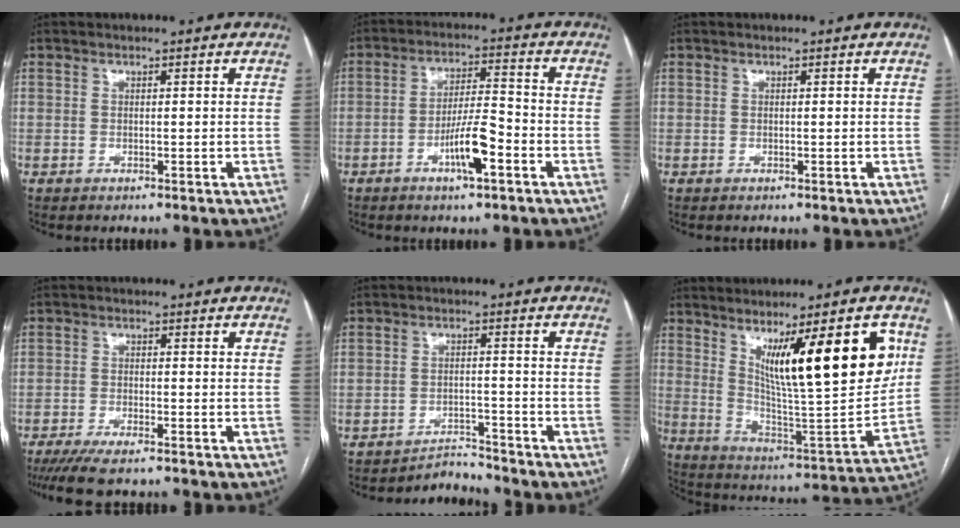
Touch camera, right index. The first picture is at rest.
{"total": 7.6, "force": [-3.4, 1.0, 6.6], "torque": [-0.124, 0.003, -0.060]}
{"total": 0.0}
{"total": 6.6, "force": [-5.3, 0.9, 3.8], "torque": [-0.058, -0.014, -0.086]}
{"total": 3.4, "force": [-3.1, 0.2, -1.2], "torque": [0.025, 0.002, -0.046]}
{"total": 20.5, "force": [8.4, 2.4, 18.6], "torque": [-0.270, -0.022, 0.136]}